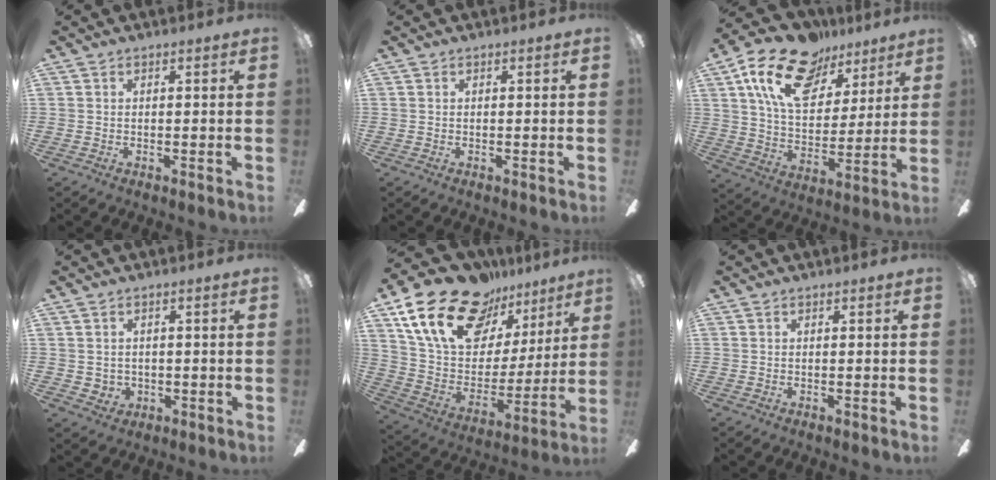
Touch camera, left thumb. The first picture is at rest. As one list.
[{"total": 0.0}, {"total": 20.6, "force": [12.2, 11.6, 11.7], "torque": [-0.206, -0.052, 0.219]}, {"total": 2.5, "force": [0.8, 2.4, 0.4], "torque": [-0.014, 0.000, 0.016]}, {"total": 24.2, "force": [16.1, 13.3, 12.2], "torque": [-0.213, -0.092, 0.299]}, {"total": 0.0}]